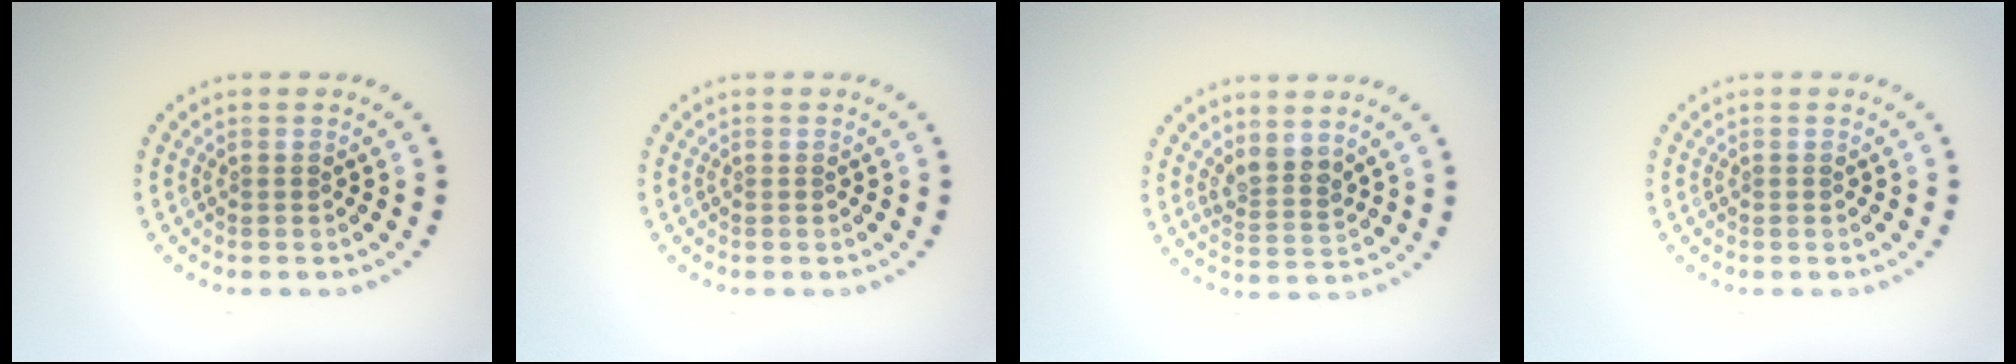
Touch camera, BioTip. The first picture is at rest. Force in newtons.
{"total": 0.0}
{"total": 2.4, "press": 1.9, "slide": 1.4}
{"total": 0.0}